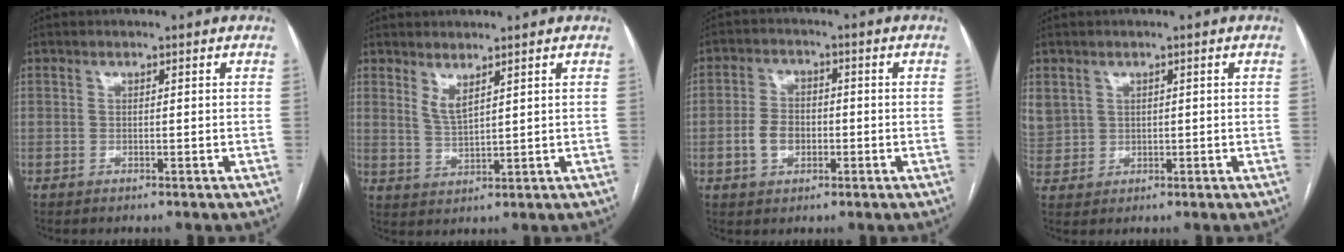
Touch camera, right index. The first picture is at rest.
{"total": 3.0, "force": [2.1, 0.4, 2.0], "torque": [-0.044, -0.014, 0.048]}
{"total": 4.9, "force": [-1.2, 3.4, 3.2], "torque": [-0.068, 0.011, -0.019]}
{"total": 6.1, "force": [2.1, 5.5, 1.6], "torque": [-0.060, 0.015, 0.058]}